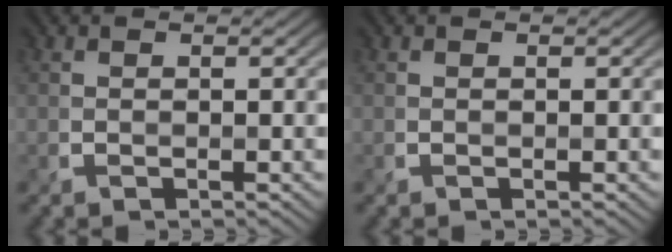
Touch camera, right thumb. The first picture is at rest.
{"total": 0.0}